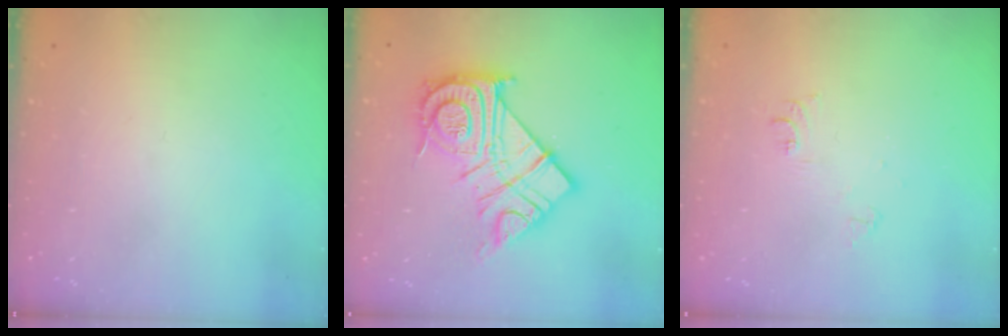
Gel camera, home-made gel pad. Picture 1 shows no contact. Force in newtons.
{"total": 20.9, "press": 20.8, "slide": 1.9}
{"total": 6.3, "press": 6.3, "slide": 0.7}